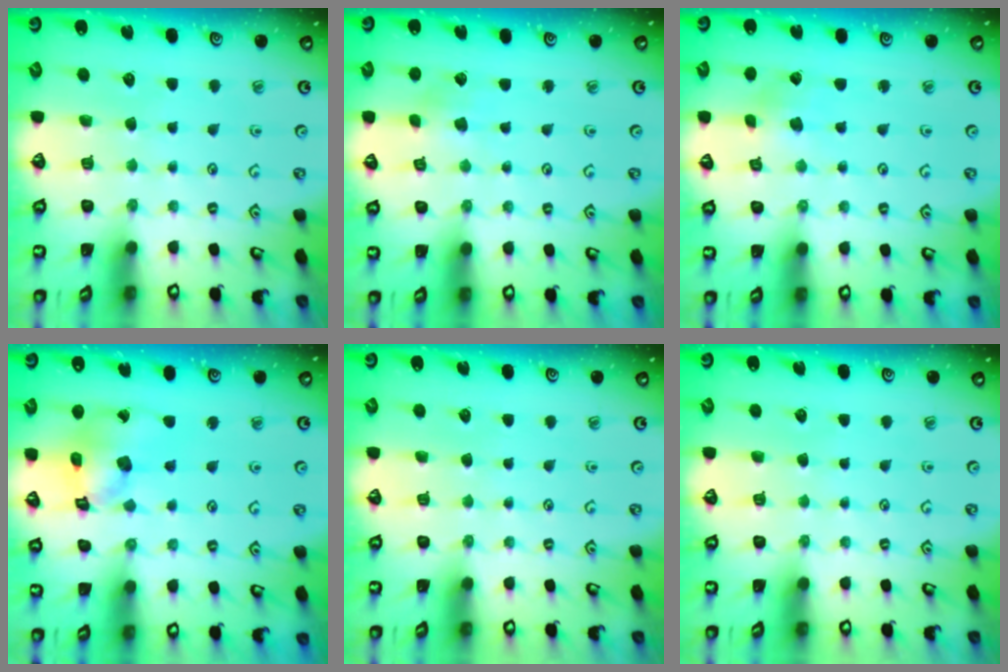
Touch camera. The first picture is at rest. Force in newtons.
{"total": 2.6, "press": 2.6, "slide": 0.5}
{"total": 1.4, "press": 1.4, "slide": 0.2}
{"total": 13.4, "press": 13.3, "slide": 1.8}
{"total": 0.0}
{"total": 0.0}